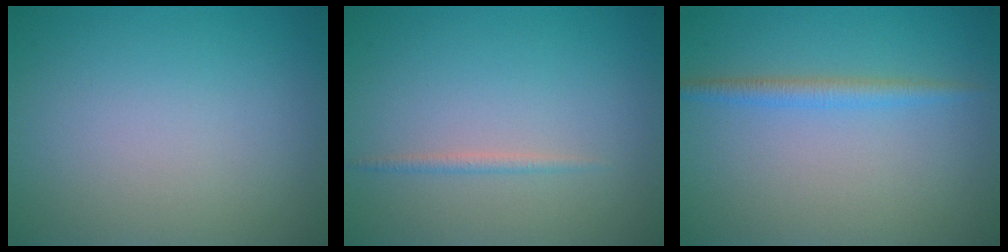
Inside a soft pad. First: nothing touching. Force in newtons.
{"total": 0.8, "press": 0.8, "slide": 0.0}
{"total": 1.9, "press": 1.9, "slide": 0.0}